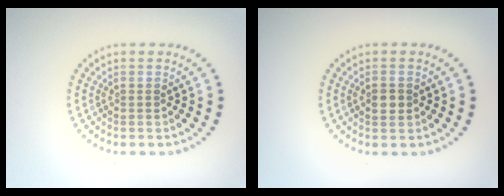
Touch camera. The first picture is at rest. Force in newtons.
{"total": 1.5, "press": 1.5, "slide": 0.3}